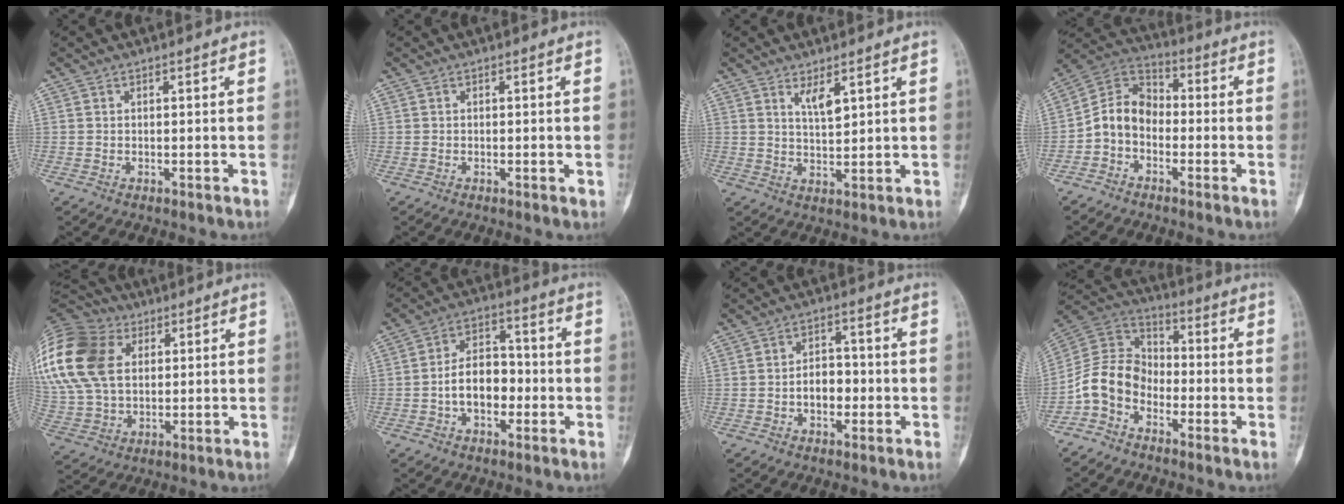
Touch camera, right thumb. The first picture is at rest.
{"total": 1.0, "force": [-0.2, 0.4, 0.9], "torque": [-0.012, -0.001, -0.003]}
{"total": 3.9, "force": [2.2, 1.2, 2.9], "torque": [-0.046, -0.021, 0.045]}
{"total": 8.9, "force": [-2.6, 6.8, 5.1], "torque": [-0.082, 0.049, -0.064]}
{"total": 26.6, "force": [8.1, 18.8, 17.1], "torque": [-0.405, 0.044, 0.159]}
{"total": 9.4, "force": [-2.1, 6.2, 6.8], "torque": [-0.089, 0.035, -0.045]}
{"total": 5.3, "force": [-1.2, 3.6, 3.7], "torque": [-0.036, 0.020, -0.025]}
{"total": 10.2, "force": [-4.7, 7.6, 4.9], "torque": [-0.084, 0.061, -0.109]}